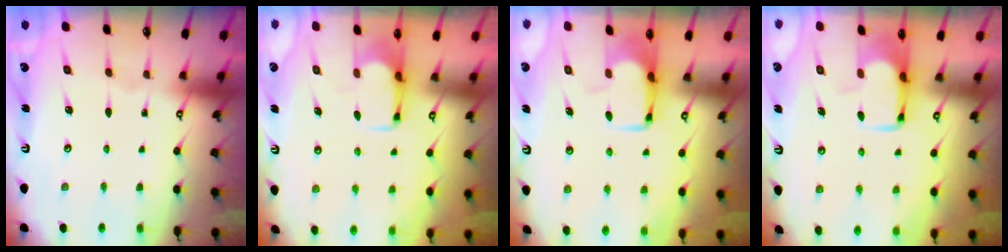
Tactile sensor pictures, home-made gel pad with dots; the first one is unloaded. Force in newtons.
{"total": 2.8, "press": 2.6, "slide": 0.8}
{"total": 1.4, "press": 1.3, "slide": 0.5}
{"total": 1.4, "press": 1.3, "slide": 0.5}